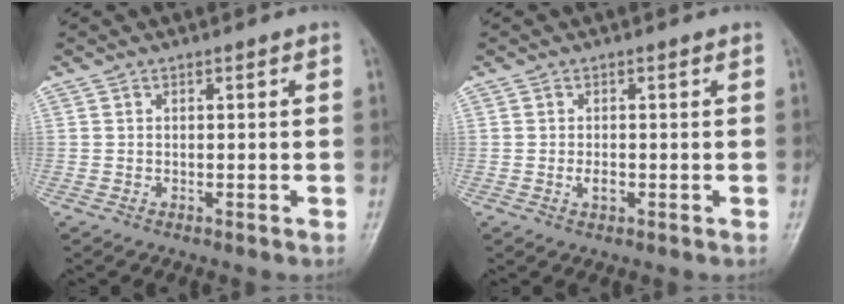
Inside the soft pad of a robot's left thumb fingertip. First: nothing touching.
{"total": 1.6, "force": [-0.3, 0.9, 1.3], "torque": [-0.020, 0.000, -0.005]}